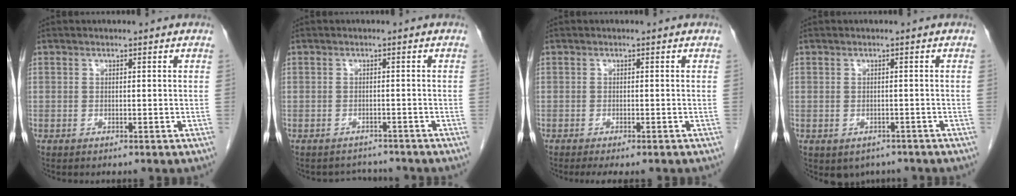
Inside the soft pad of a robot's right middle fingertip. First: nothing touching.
{"total": 3.0, "force": [-2.8, 1.1, -0.6], "torque": [0.007, 0.005, -0.040]}
{"total": 4.0, "force": [-3.2, 1.0, 2.2], "torque": [-0.024, -0.009, -0.043]}
{"total": 3.5, "force": [-2.4, 2.3, 0.8], "torque": [-0.005, 0.004, -0.027]}